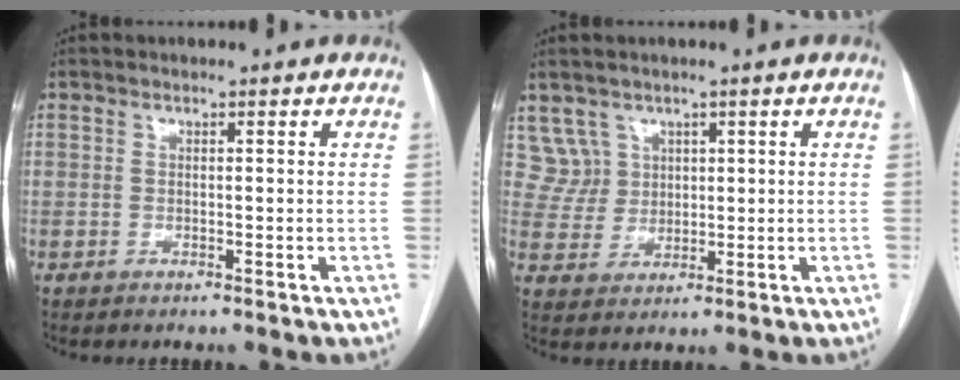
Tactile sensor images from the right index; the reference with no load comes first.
{"total": 4.7, "force": [2.6, 3.9, -0.3], "torque": [0.011, 0.011, 0.057]}